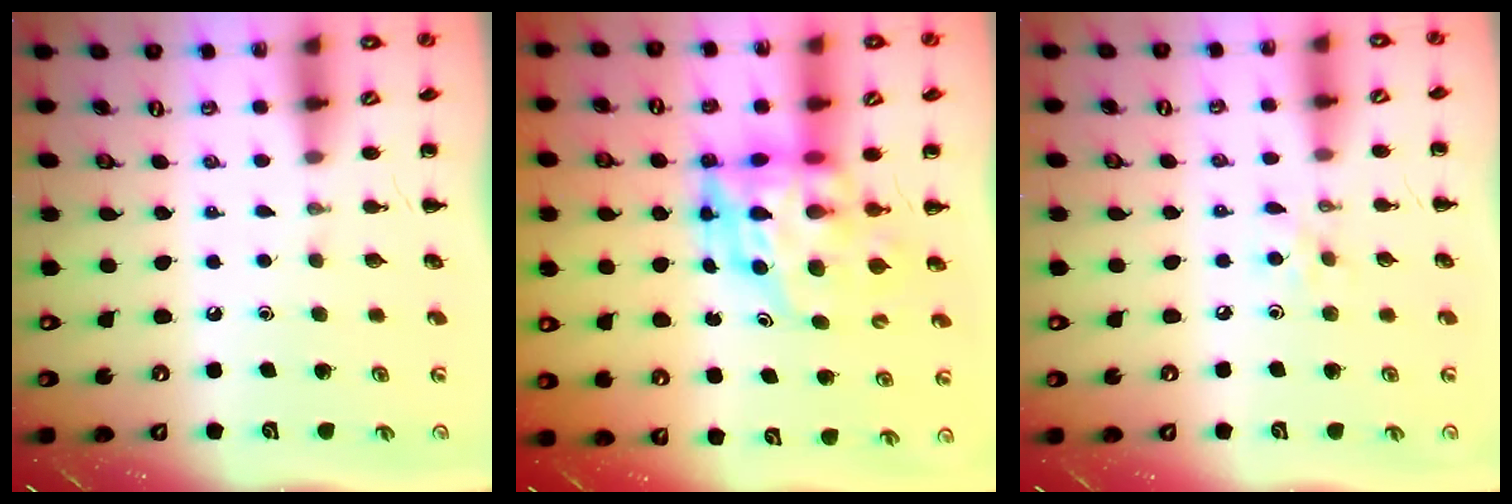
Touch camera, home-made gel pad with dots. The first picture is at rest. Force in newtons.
{"total": 9.1, "press": 8.7, "slide": 2.8}
{"total": 5.0, "press": 4.6, "slide": 1.9}